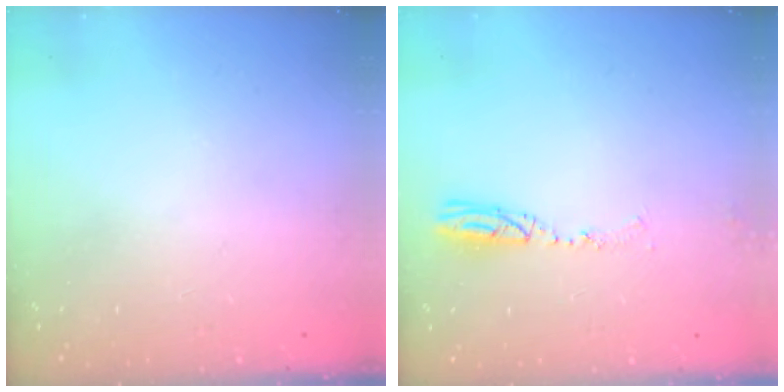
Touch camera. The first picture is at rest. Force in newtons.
{"total": 4.3, "press": 4.3, "slide": 0.8}